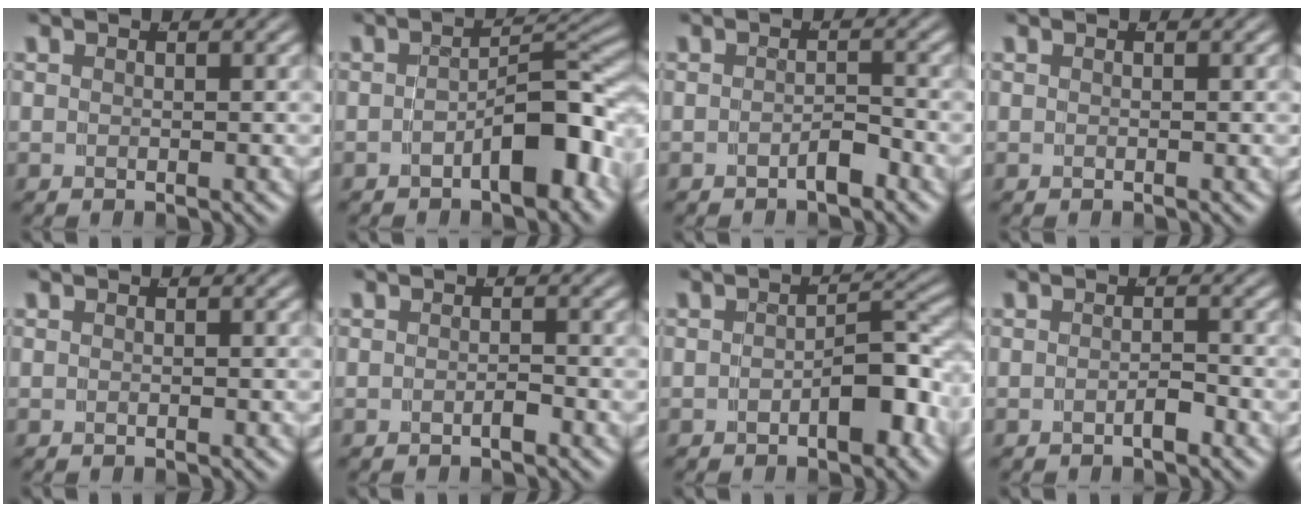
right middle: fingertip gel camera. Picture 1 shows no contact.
{"total": 5.1, "force": [-2.5, 1.7, 4.1], "torque": [-0.048, -0.002, -0.036]}
{"total": 1.6, "force": [-1.3, 0.1, 0.9], "torque": [-0.002, 0.000, -0.022]}
{"total": 0.0}
{"total": 0.0}
{"total": 0.8, "force": [-0.7, -0.2, 0.4], "torque": [-0.001, 0.000, -0.011]}
{"total": 3.7, "force": [-1.5, 1.3, 3.1], "torque": [-0.031, 0.006, -0.024]}
{"total": 1.1, "force": [-0.9, 0.0, 0.7], "torque": [-0.001, 0.000, -0.015]}